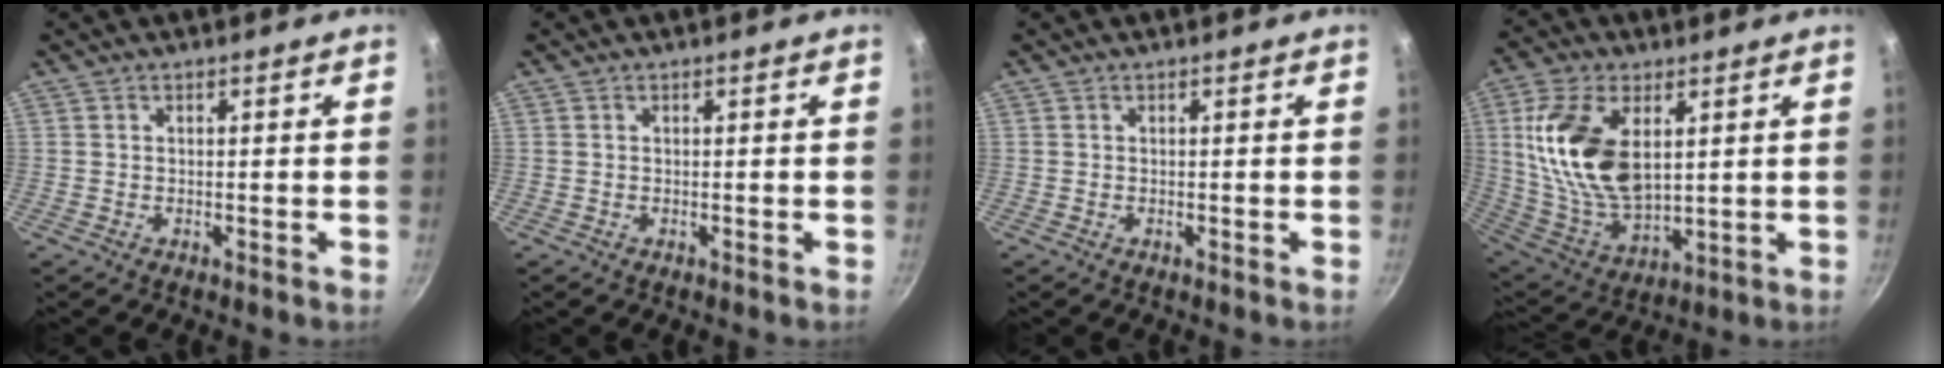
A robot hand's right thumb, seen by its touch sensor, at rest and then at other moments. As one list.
[{"total": 0.0}, {"total": 0.0}, {"total": 18.3, "force": [4.6, 10.2, 14.5], "torque": [-0.271, -0.022, 0.101]}]